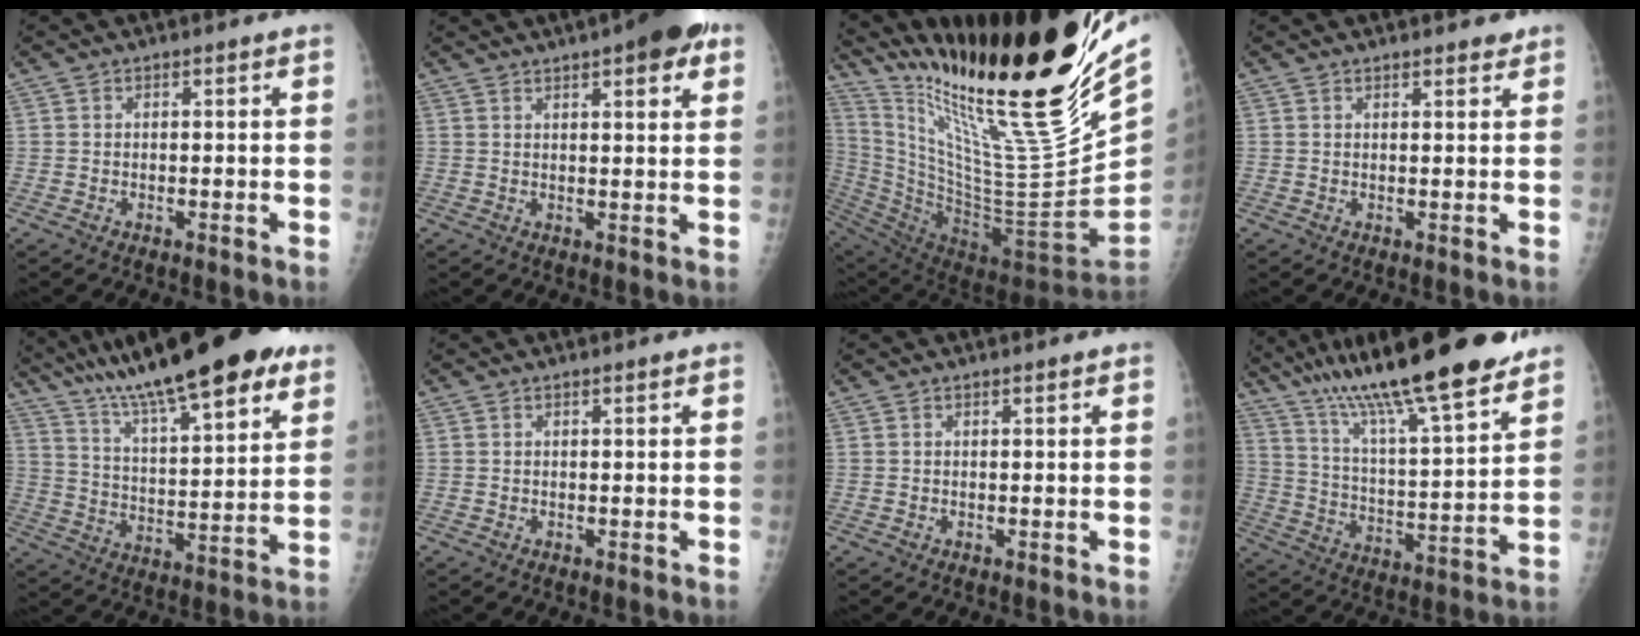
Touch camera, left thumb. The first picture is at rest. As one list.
[{"total": 10.0, "force": [5.6, 2.9, 7.8], "torque": [-0.083, -0.008, 0.070]}, {"total": 33.3, "force": [22.1, 3.9, 24.5], "torque": [-0.385, -0.109, 0.390]}, {"total": 2.2, "force": [1.9, 0.7, 0.8], "torque": [0.000, -0.008, 0.023]}, {"total": 26.6, "force": [18.7, 6.1, 17.9], "torque": [-0.271, -0.032, 0.301]}, {"total": 0.0}, {"total": 0.0}, {"total": 25.1, "force": [19.1, 3.9, 15.9], "torque": [-0.247, -0.057, 0.318]}]